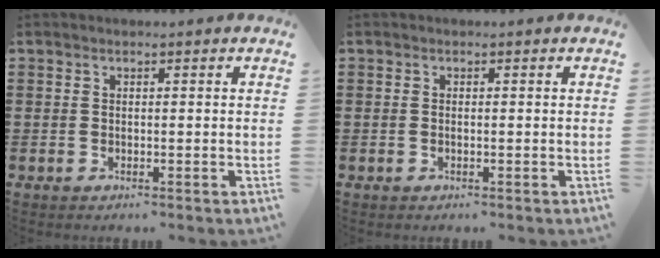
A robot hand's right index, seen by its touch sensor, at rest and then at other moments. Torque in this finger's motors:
{"motor_torque": [0.56, 1.02, 0.02, 0.02]}